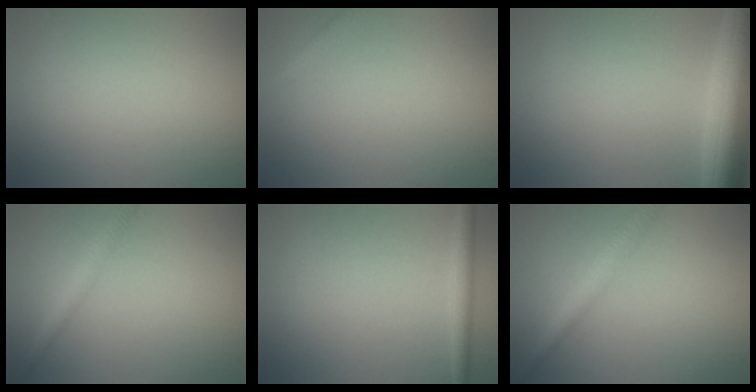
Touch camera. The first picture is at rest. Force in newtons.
{"total": 1.3, "press": 1.3, "slide": 0.0}
{"total": 7.3, "press": 7.3, "slide": 0.2}
{"total": 2.2, "press": 2.2, "slide": 0.1}
{"total": 1.7, "press": 1.7, "slide": 0.0}
{"total": 2.9, "press": 2.9, "slide": 0.1}